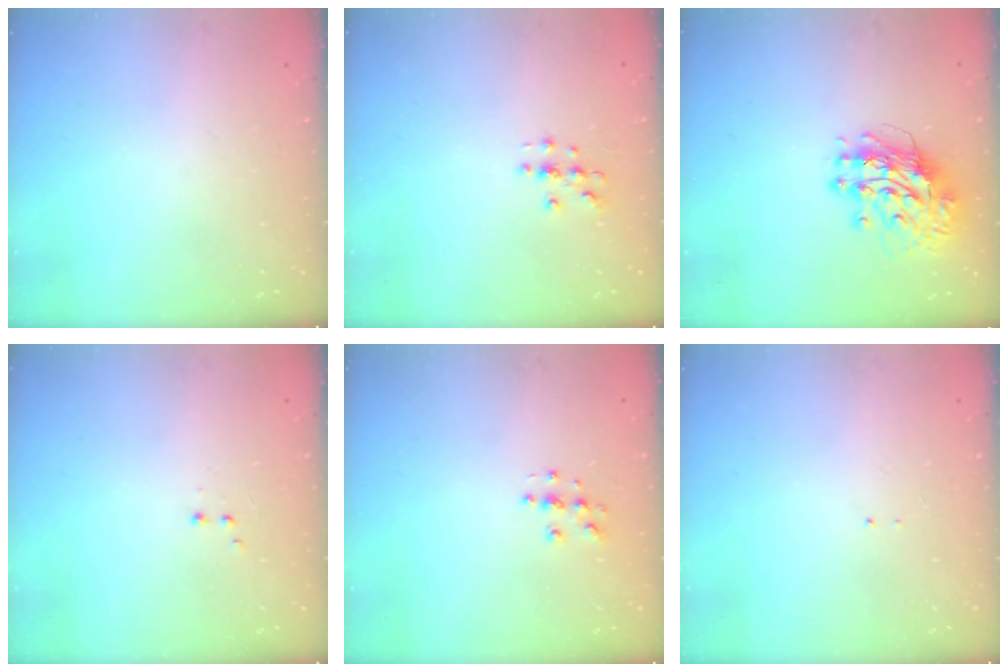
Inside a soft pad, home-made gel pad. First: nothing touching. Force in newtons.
{"total": 2.9, "press": 2.9, "slide": 0.3}
{"total": 12.0, "press": 11.9, "slide": 1.7}
{"total": 1.9, "press": 1.8, "slide": 0.5}
{"total": 4.6, "press": 4.6, "slide": 0.2}
{"total": 0.7, "press": 0.7, "slide": 0.1}